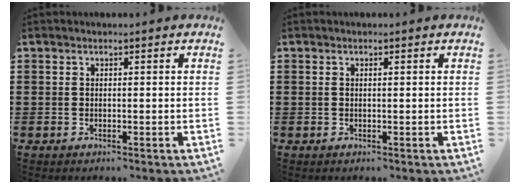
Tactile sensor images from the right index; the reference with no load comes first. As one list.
[{"total": 0.6, "force": [0.1, 0.1, 0.6], "torque": [-0.012, 0.000, 0.003]}]